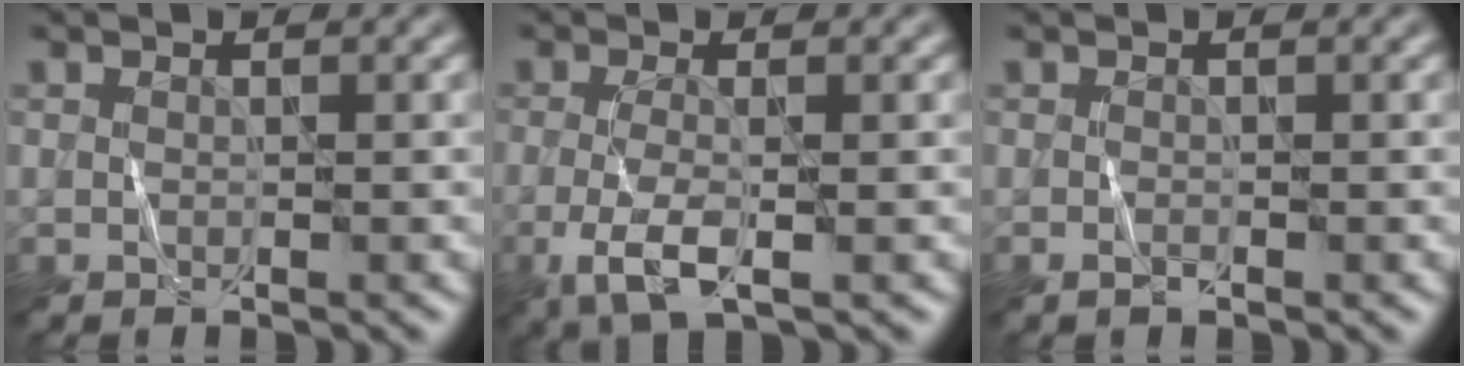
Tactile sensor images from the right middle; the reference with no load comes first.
{"total": 3.8, "force": [-1.1, 1.1, 3.5], "torque": [-0.076, -0.009, -0.025]}
{"total": 0.5, "force": [-0.3, 0.2, 0.4], "torque": [-0.009, 0.000, -0.006]}